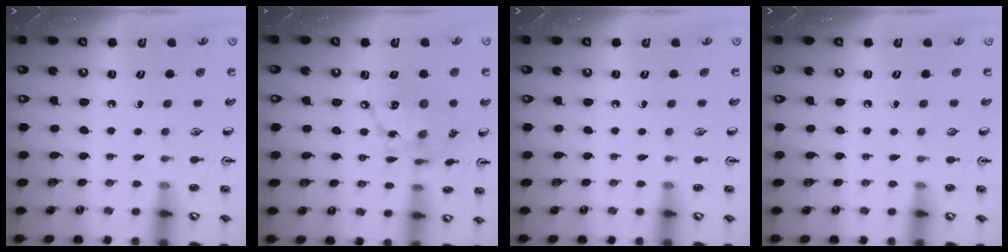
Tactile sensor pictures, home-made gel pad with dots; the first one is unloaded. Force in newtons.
{"total": 14.9, "press": 14.8, "slide": 1.0}
{"total": 0.0}
{"total": 0.0}